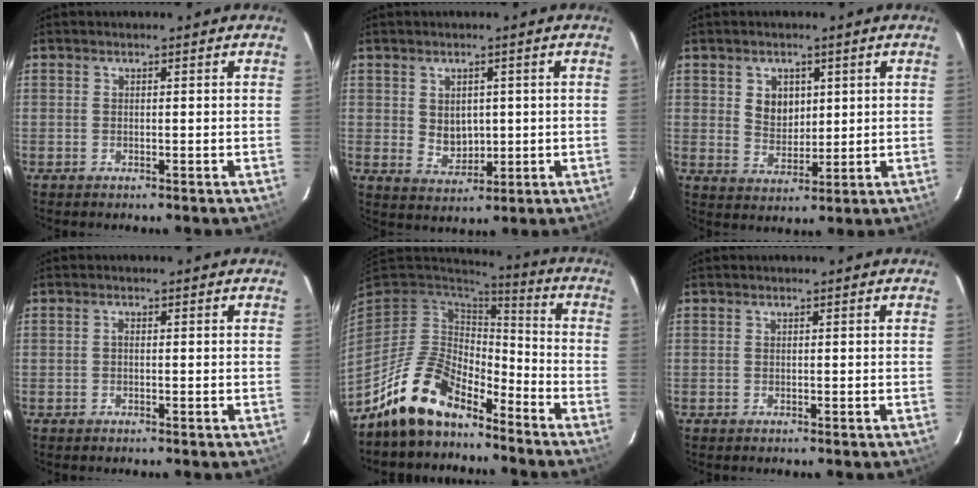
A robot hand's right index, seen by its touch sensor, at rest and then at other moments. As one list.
[{"total": 4.9, "force": [0.7, 4.1, 2.6], "torque": [-0.043, -0.002, 0.025]}, {"total": 5.4, "force": [1.7, 4.4, 2.7], "torque": [-0.043, 0.005, 0.039]}, {"total": 0.5, "force": [-0.2, 0.3, 0.4], "torque": [-0.005, 0.004, -0.005]}, {"total": 13.9, "force": [-10.9, 5.4, 6.8], "torque": [-0.143, 0.006, -0.200]}, {"total": 0.0}]